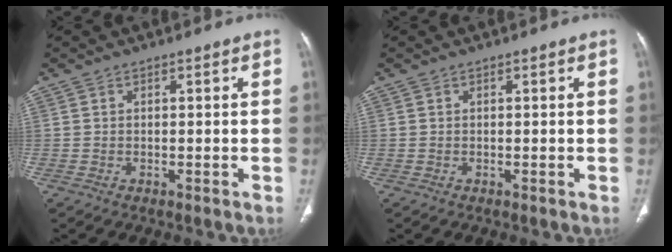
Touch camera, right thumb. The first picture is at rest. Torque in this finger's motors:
{"motor_torque": [-0.12, 0.12, -0.20, -0.04, 0.00]}